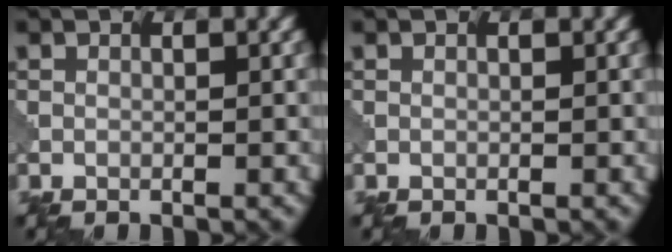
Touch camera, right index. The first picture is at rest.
{"total": 0.0}